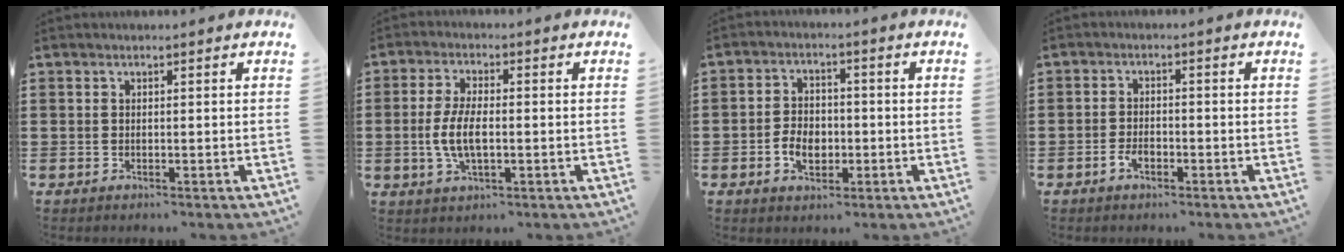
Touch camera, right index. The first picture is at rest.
{"total": 6.0, "force": [-0.9, 2.5, 5.4], "torque": [-0.123, -0.004, -0.023]}
{"total": 4.6, "force": [-1.4, 3.3, 2.9], "torque": [-0.049, 0.004, -0.027]}
{"total": 2.4, "force": [-1.3, 1.2, 1.6], "torque": [-0.031, 0.003, -0.024]}